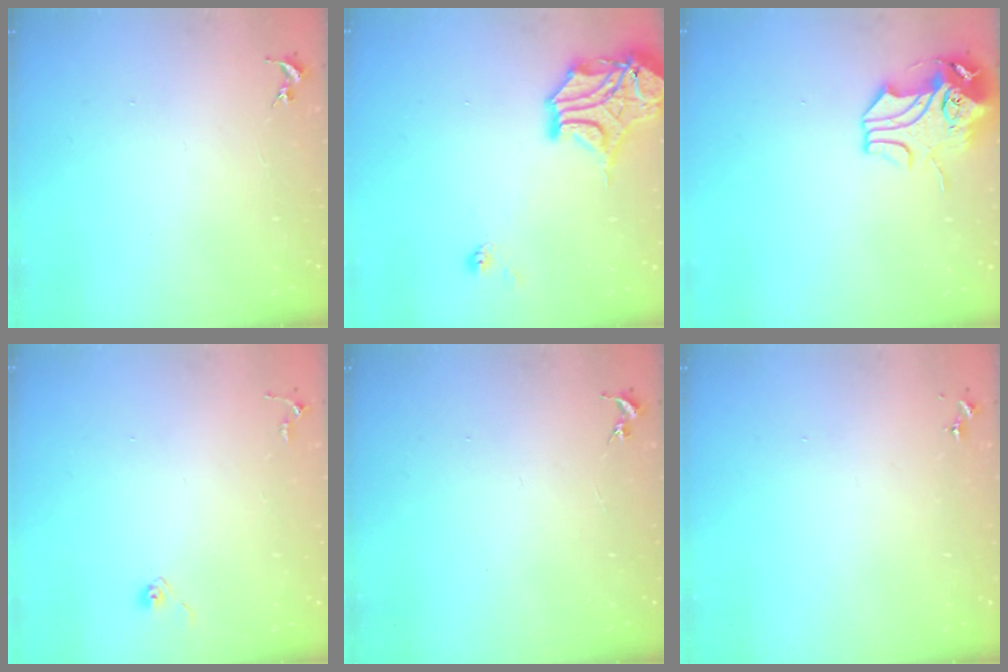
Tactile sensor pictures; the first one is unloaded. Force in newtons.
{"total": 15.2, "press": 15.1, "slide": 2.2}
{"total": 10.3, "press": 10.2, "slide": 1.7}
{"total": 4.8, "press": 4.8, "slide": 0.4}
{"total": 0.0}
{"total": 0.0}